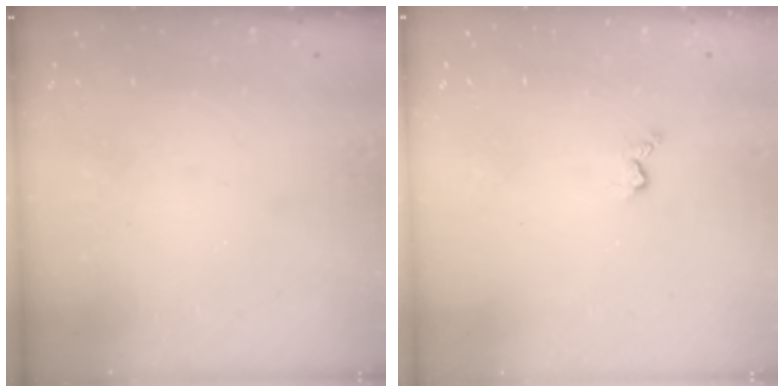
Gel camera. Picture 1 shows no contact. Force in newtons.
{"total": 2.9, "press": 2.9, "slide": 0.5}